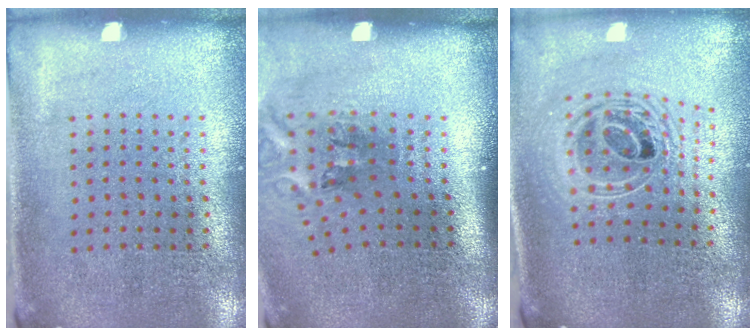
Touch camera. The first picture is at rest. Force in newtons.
{"total": 2.0, "press": 1.2, "slide": 1.6}
{"total": 2.2, "press": 1.7, "slide": 1.5}